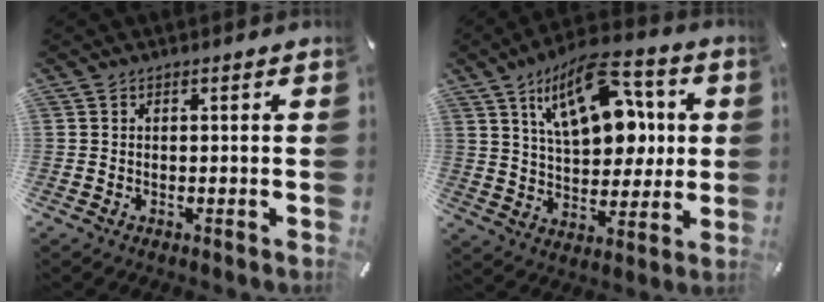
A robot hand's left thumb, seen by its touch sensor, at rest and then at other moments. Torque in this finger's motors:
{"motor_torque": [2.51, 2.51, 1.65, -1.11, 0.40]}